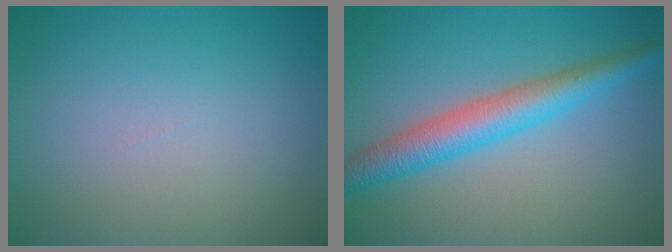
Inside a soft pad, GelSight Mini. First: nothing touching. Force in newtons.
{"total": 4.8, "press": 4.8, "slide": 0.0}